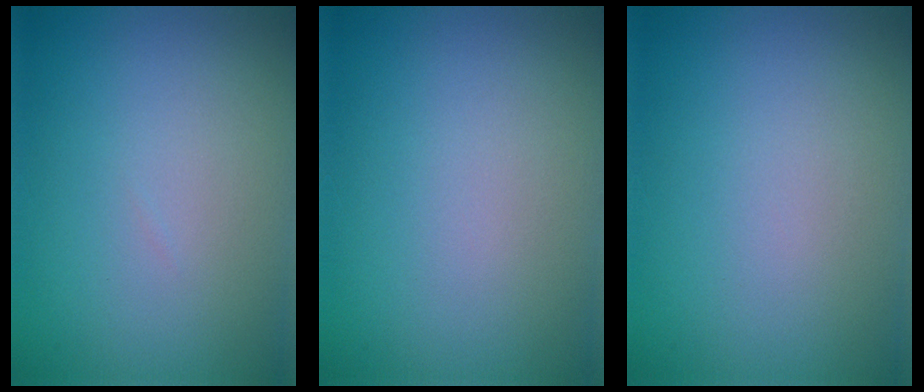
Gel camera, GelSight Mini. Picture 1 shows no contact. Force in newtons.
{"total": 0.0}
{"total": 0.0}